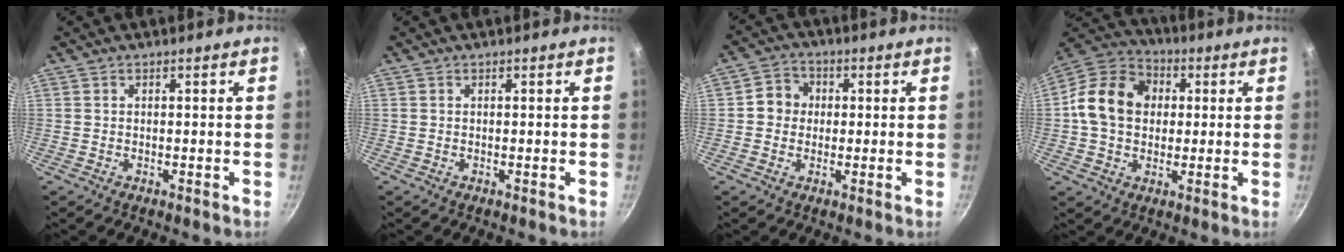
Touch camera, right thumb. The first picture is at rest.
{"total": 0.0}
{"total": 5.3, "force": [0.3, 4.9, 2.1], "torque": [-0.003, 0.011, -0.008]}
{"total": 14.5, "force": [1.4, 11.6, 8.6], "torque": [-0.126, 0.026, 0.006]}